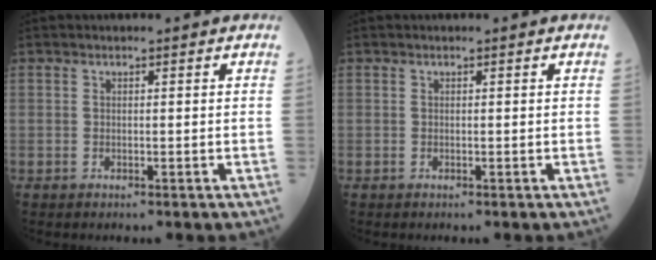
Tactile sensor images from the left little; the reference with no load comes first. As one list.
[{"total": 0.0}]